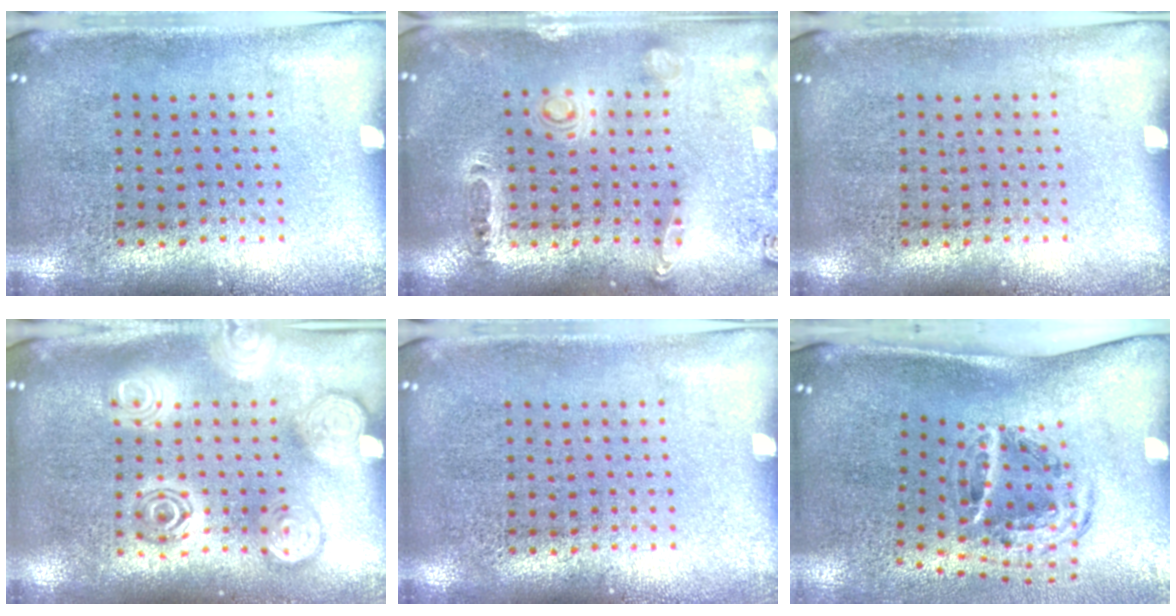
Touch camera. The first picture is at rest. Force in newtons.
{"total": 0.6, "press": 0.6, "slide": 0.3}
{"total": 0.0}
{"total": 2.9, "press": 2.8, "slide": 0.4}
{"total": 0.0}
{"total": 1.6, "press": 1.1, "slide": 1.2}